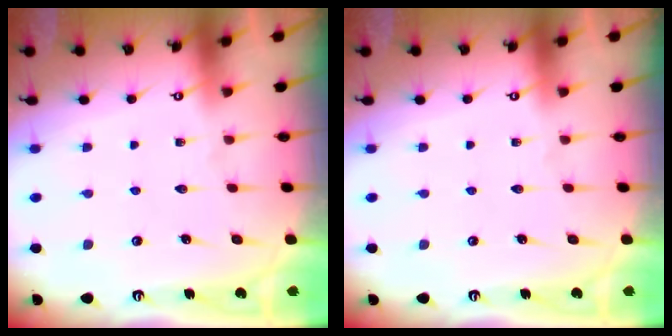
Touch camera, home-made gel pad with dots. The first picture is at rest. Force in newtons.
{"total": 0.0}